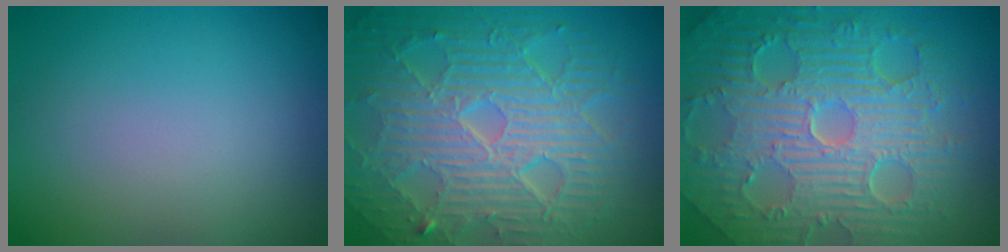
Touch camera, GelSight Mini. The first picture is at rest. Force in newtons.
{"total": 10.4, "press": 6.7, "slide": 7.9}
{"total": 11.2, "press": 7.2, "slide": 8.6}